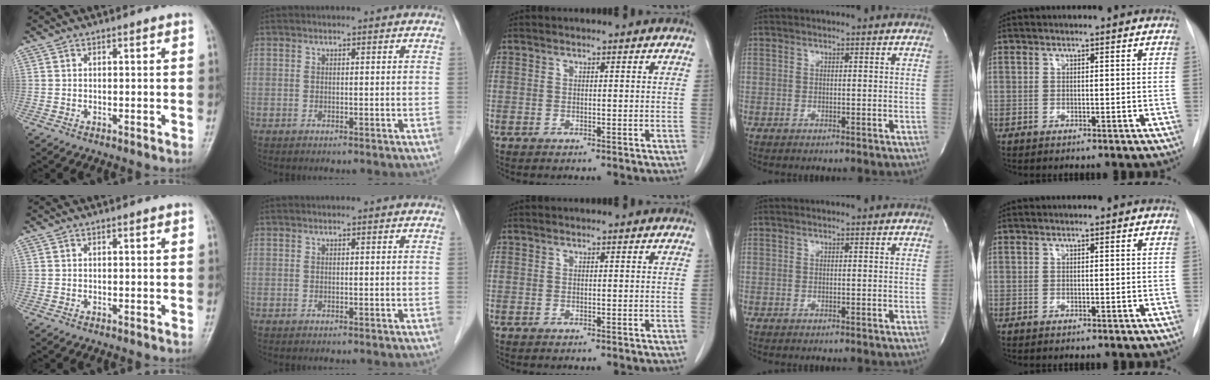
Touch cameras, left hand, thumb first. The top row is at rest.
{}